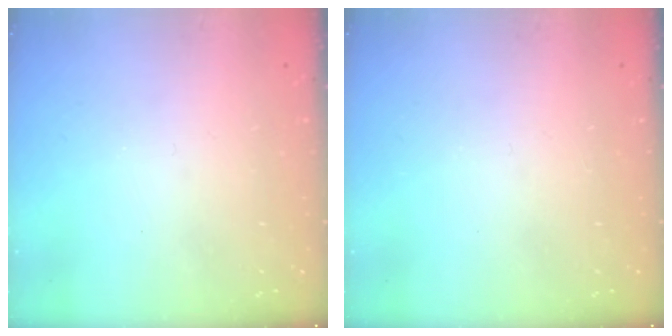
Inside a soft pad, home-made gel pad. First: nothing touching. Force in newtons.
{"total": 0.0}